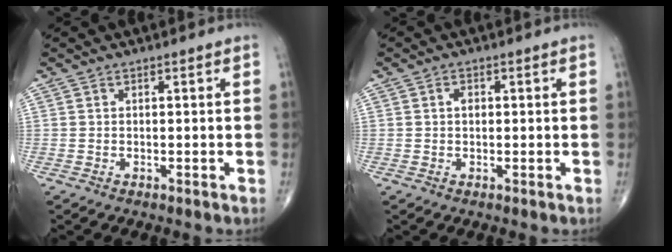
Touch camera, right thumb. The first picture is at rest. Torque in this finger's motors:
{"motor_torque": [0.25, 0.50, 0.21, 0.06, -0.01]}